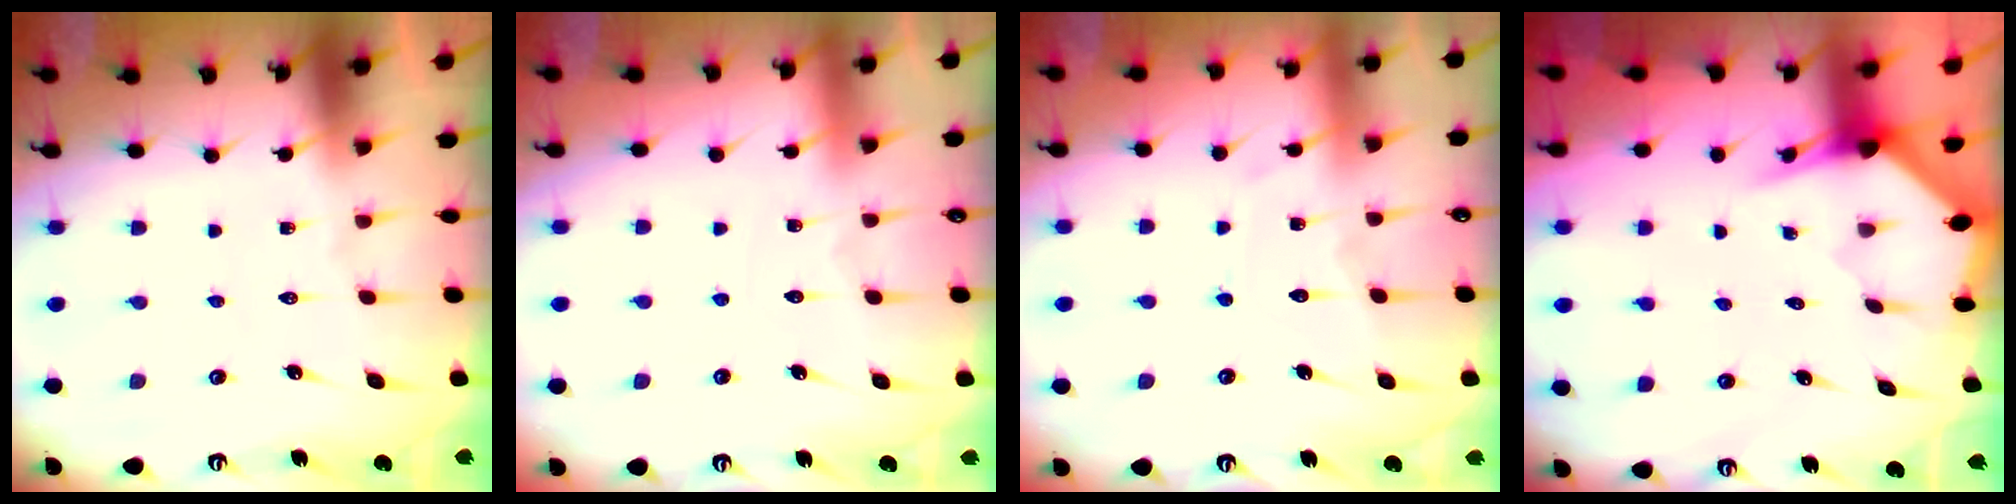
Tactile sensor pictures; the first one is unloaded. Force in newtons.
{"total": 3.4, "press": 3.4, "slide": 0.3}
{"total": 7.7, "press": 7.6, "slide": 0.9}
{"total": 3.0, "press": 3.0, "slide": 0.2}